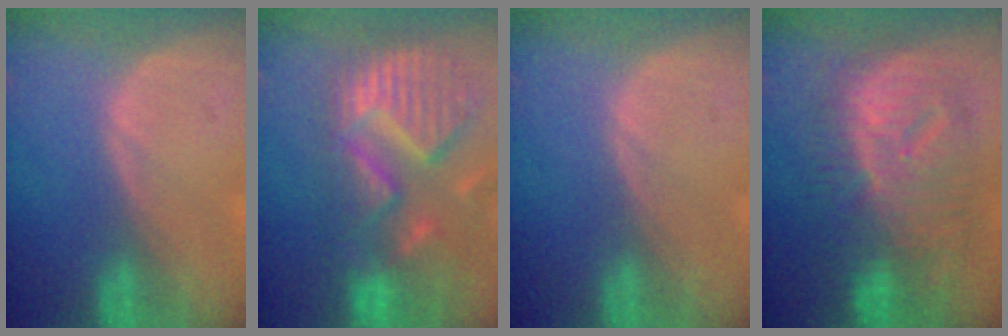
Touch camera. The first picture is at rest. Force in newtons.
{"total": 13.7, "press": 11.6, "slide": 7.3}
{"total": 0.0}
{"total": 12.6, "press": 12.5, "slide": 1.2}